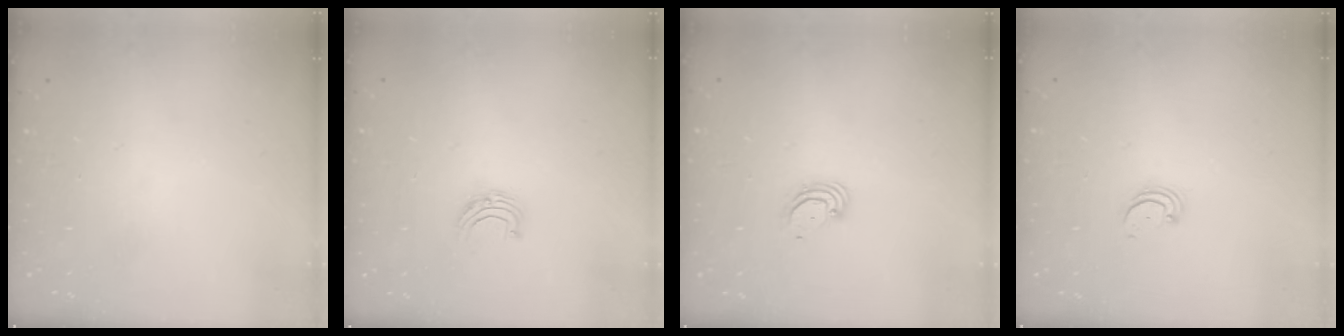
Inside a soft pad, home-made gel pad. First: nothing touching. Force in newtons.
{"total": 5.0, "press": 5.0, "slide": 0.5}
{"total": 3.6, "press": 3.6, "slide": 0.3}
{"total": 2.2, "press": 2.2, "slide": 0.2}